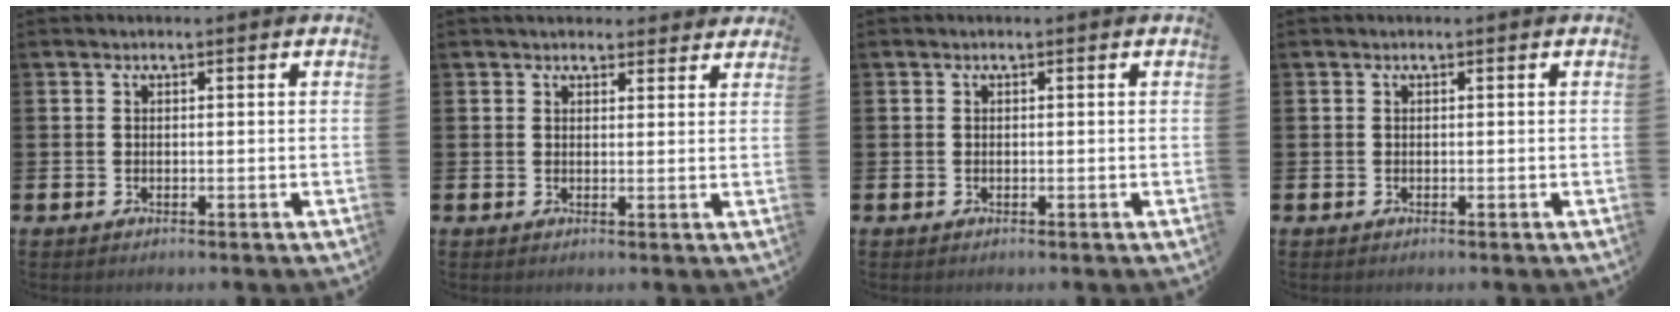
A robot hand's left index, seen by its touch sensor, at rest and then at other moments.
{"total": 2.7, "force": [2.6, 0.9, 0.0], "torque": [0.003, -0.011, 0.046]}
{"total": 0.0}
{"total": 0.0}